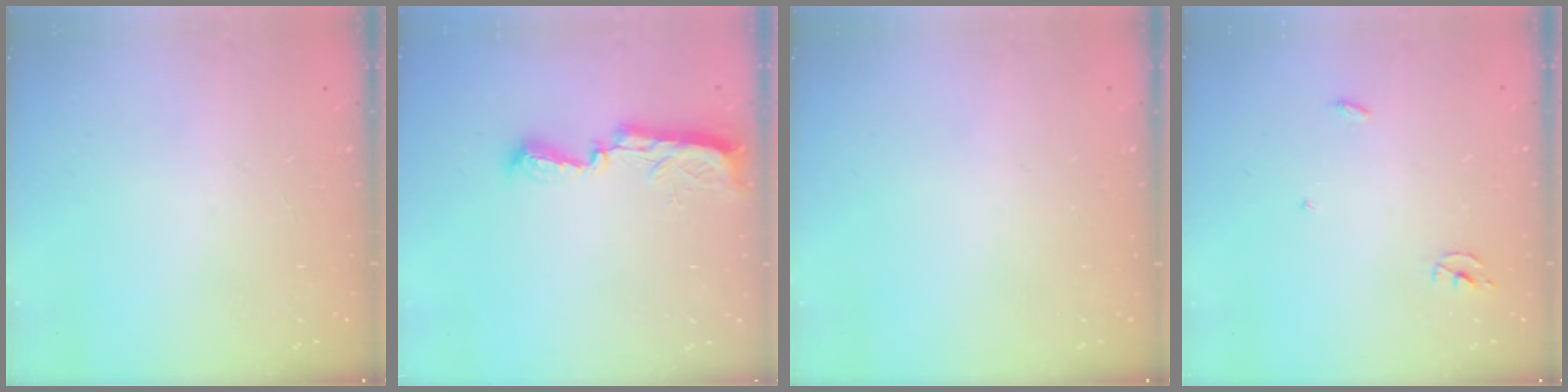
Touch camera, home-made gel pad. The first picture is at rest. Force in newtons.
{"total": 7.8, "press": 7.8, "slide": 0.8}
{"total": 0.0}
{"total": 2.3, "press": 2.3, "slide": 0.2}